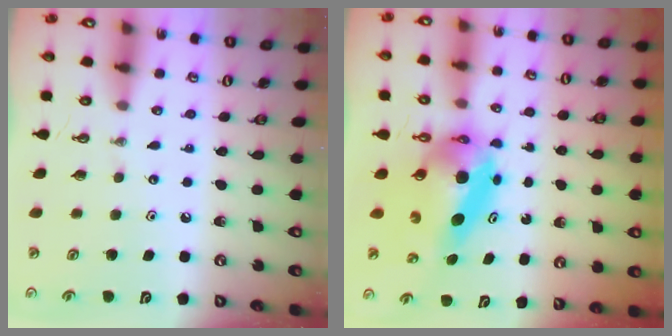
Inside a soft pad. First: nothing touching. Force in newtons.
{"total": 7.6, "press": 7.6, "slide": 0.6}